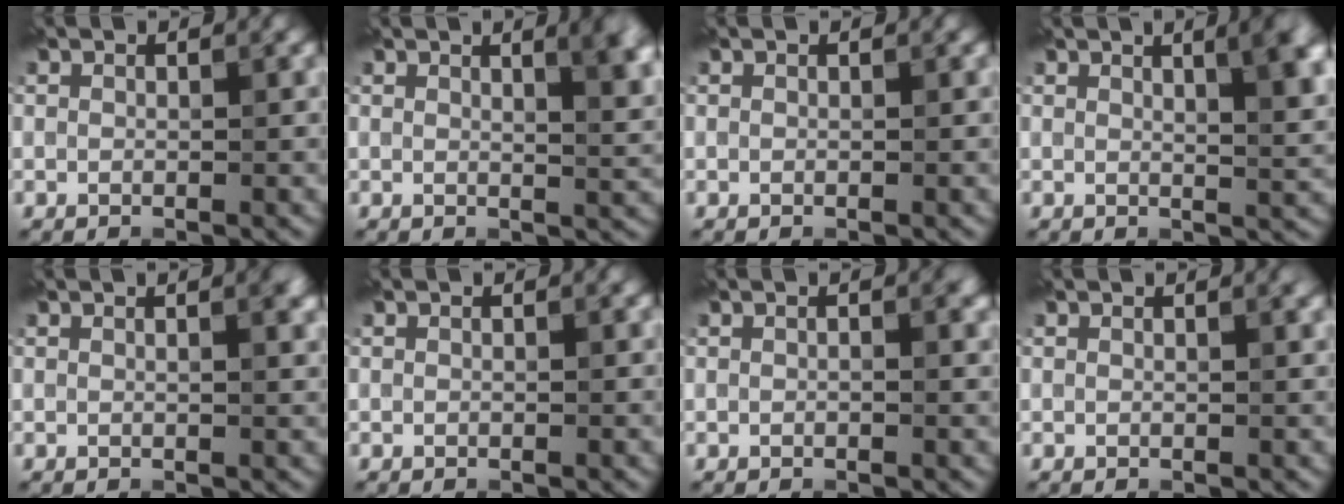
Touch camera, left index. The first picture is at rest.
{"total": 5.0, "force": [2.1, 1.8, 4.1], "torque": [-0.027, 0.009, 0.022]}
{"total": 0.0}
{"total": 5.9, "force": [2.4, 1.9, 5.1], "torque": [-0.037, 0.011, 0.025]}
{"total": 1.9, "force": [0.8, 0.6, 1.6], "torque": [-0.010, 0.006, 0.007]}
{"total": 0.0}
{"total": 0.9, "force": [0.0, 0.2, 0.8], "torque": [-0.013, 0.000, 0.001]}
{"total": 1.1, "force": [0.7, 0.3, 0.7], "torque": [-0.003, 0.004, 0.007]}